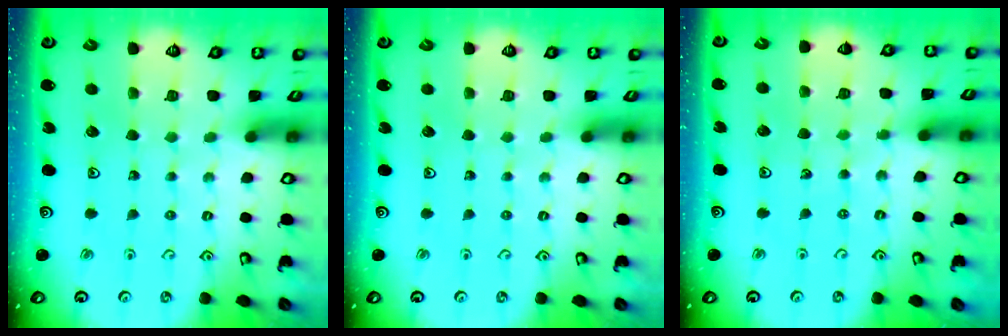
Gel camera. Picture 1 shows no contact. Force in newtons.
{"total": 0.0}
{"total": 4.9, "press": 4.7, "slide": 1.6}